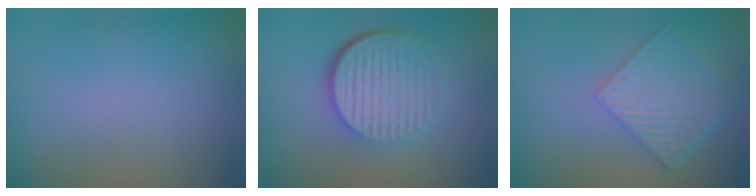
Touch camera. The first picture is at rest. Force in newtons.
{"total": 6.7, "press": 4.5, "slide": 5.0}
{"total": 6.4, "press": 4.6, "slide": 4.5}